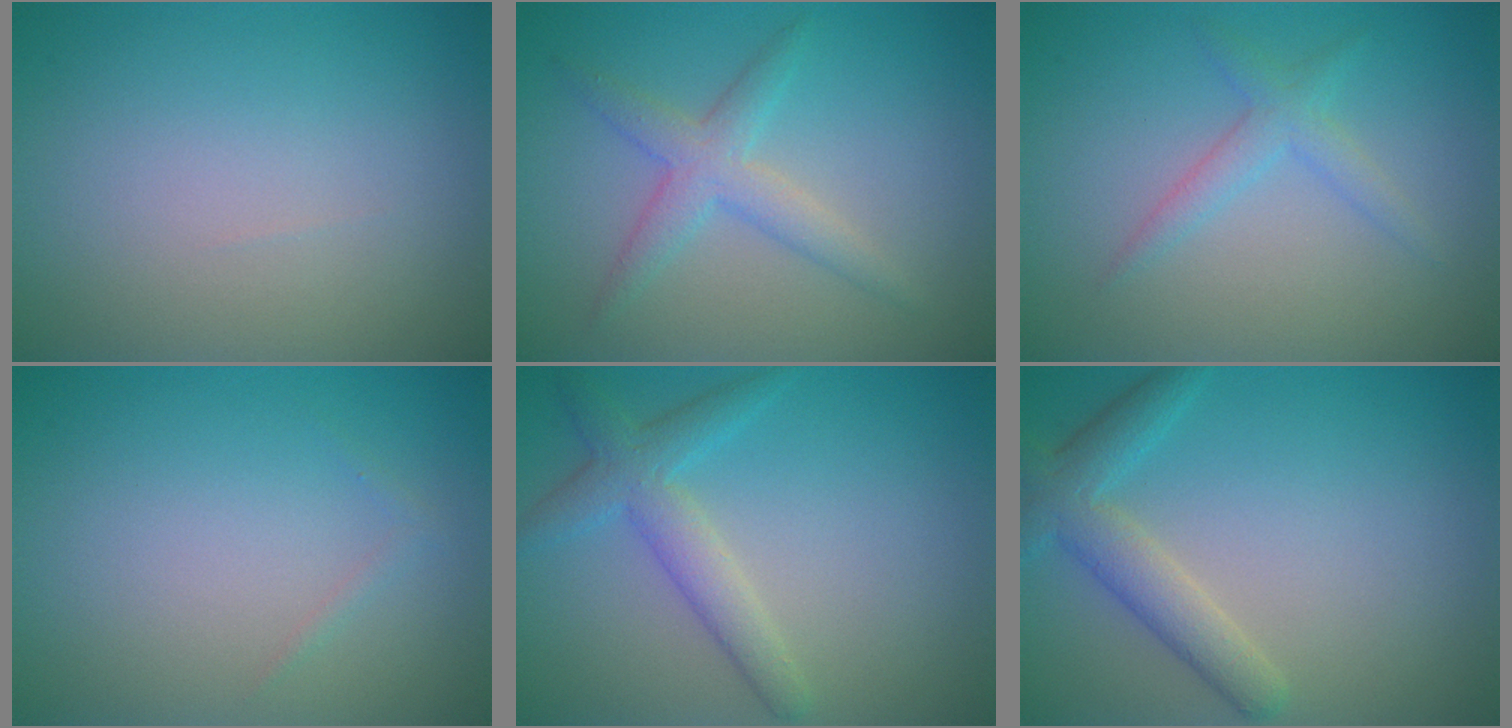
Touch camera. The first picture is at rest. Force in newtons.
{"total": 3.0, "press": 3.0, "slide": 0.1}
{"total": 1.9, "press": 1.9, "slide": 0.0}
{"total": 0.5, "press": 0.5, "slide": 0.0}
{"total": 3.3, "press": 3.3, "slide": 0.1}
{"total": 3.7, "press": 3.7, "slide": 0.1}